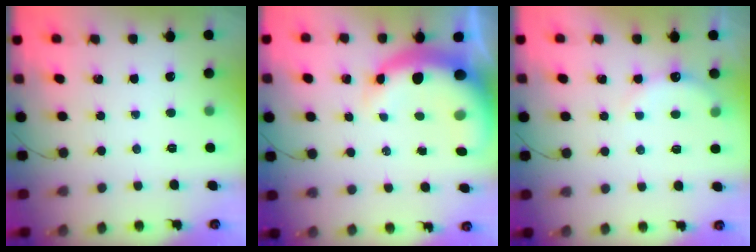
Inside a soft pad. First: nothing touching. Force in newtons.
{"total": 9.1, "press": 8.7, "slide": 2.4}
{"total": 5.6, "press": 5.5, "slide": 1.3}